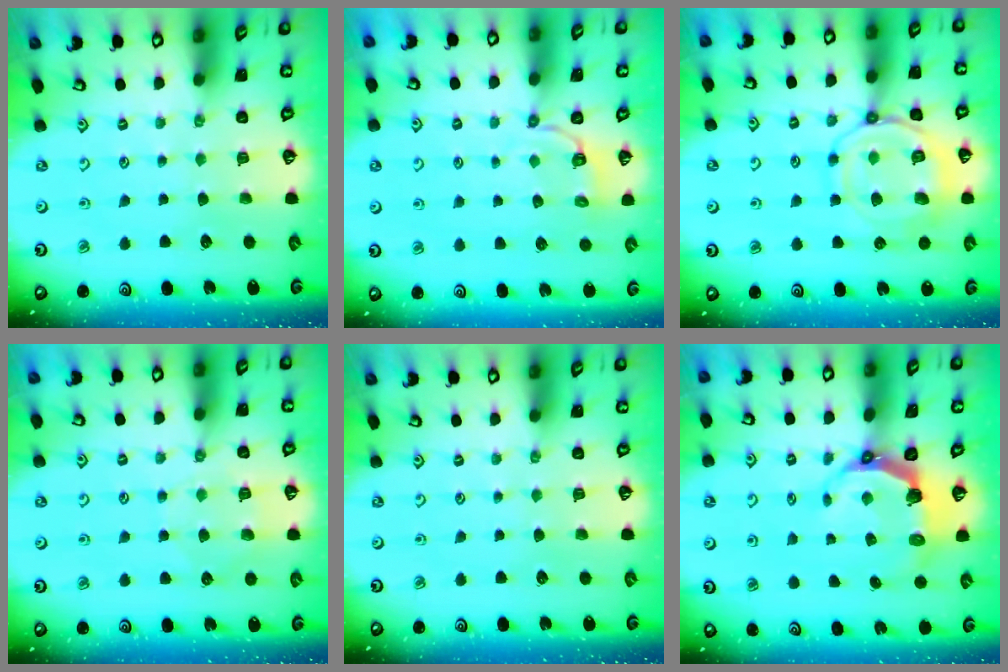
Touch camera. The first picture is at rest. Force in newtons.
{"total": 3.3, "press": 1.8, "slide": 2.7}
{"total": 13.9, "press": 13.9, "slide": 1.4}
{"total": 7.2, "press": 7.2, "slide": 1.0}
{"total": 0.0}
{"total": 7.6, "press": 6.0, "slide": 4.8}